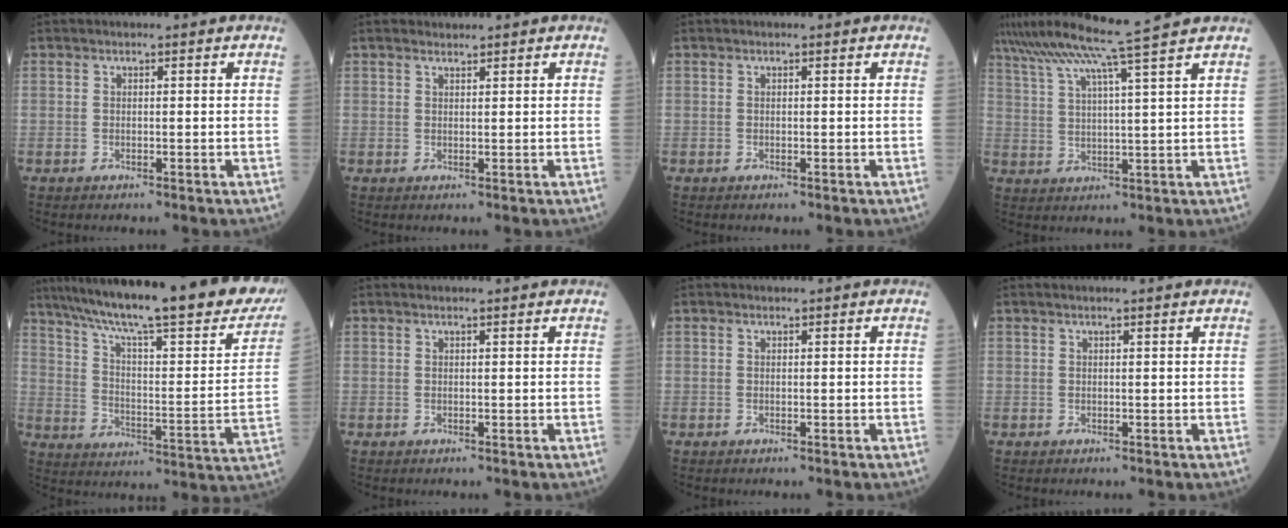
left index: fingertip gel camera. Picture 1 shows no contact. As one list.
[{"total": 1.1, "force": [1.1, 0.1, 0.1], "torque": [-0.011, 0.009, 0.023]}, {"total": 0.0}, {"total": 12.2, "force": [9.9, -2.6, 6.7], "torque": [-0.120, -0.001, 0.152]}, {"total": 31.5, "force": [25.5, 3.6, 18.3], "torque": [-0.284, -0.048, 0.339]}, {"total": 1.7, "force": [1.6, -0.1, 0.7], "torque": [-0.010, 0.014, 0.023]}, {"total": 0.0}, {"total": 2.0, "force": [1.8, -0.2, 0.9], "torque": [-0.012, 0.014, 0.025]}]